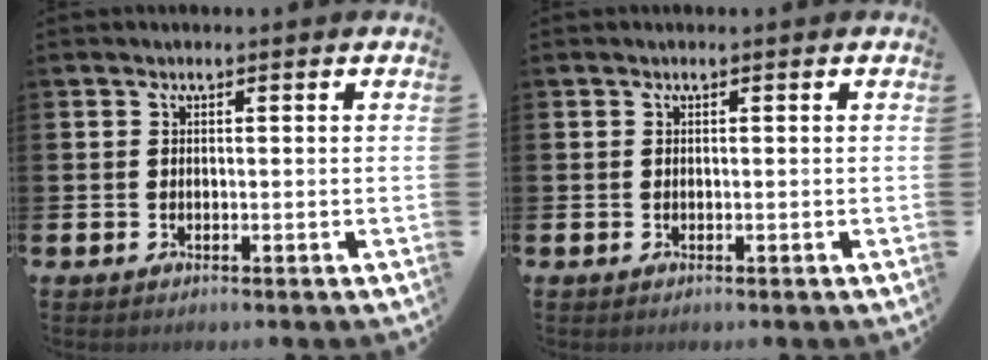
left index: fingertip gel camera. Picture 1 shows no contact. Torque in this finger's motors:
{"motor_torque": [0.08, 0.05, 0.02, -0.01]}